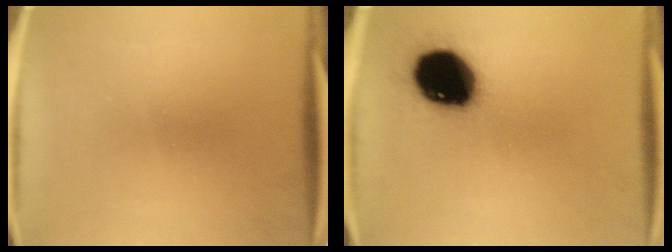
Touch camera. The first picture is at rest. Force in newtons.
{"total": 19.7}